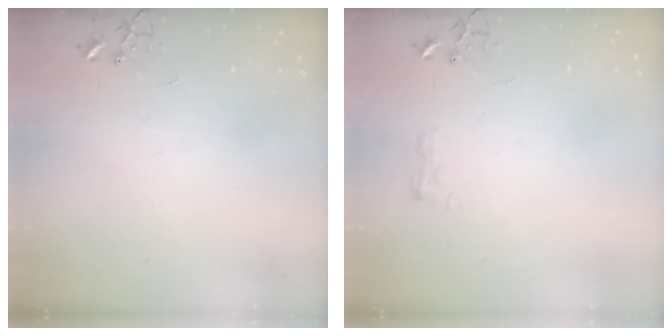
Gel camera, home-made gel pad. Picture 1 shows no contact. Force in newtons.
{"total": 6.8, "press": 6.8, "slide": 0.7}